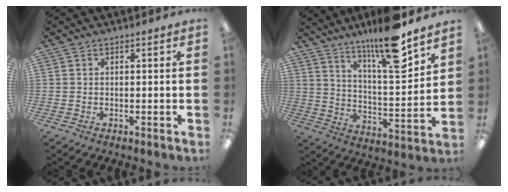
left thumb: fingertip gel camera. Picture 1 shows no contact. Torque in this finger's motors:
{"motor_torque": [0.39, 0.22, 0.66, -1.24, 0.08]}